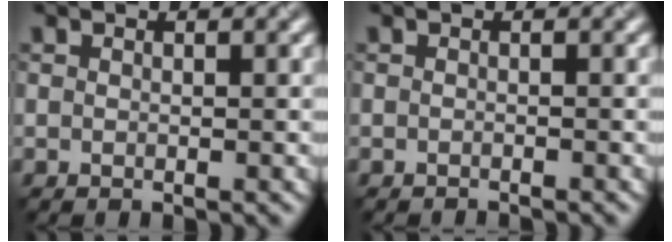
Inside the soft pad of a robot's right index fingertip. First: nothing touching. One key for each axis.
{"total": 1.0, "fx": -1.0, "fy": 0.0, "fz": 0.2, "tx": 0.004, "ty": 0.000, "tz": -0.014}